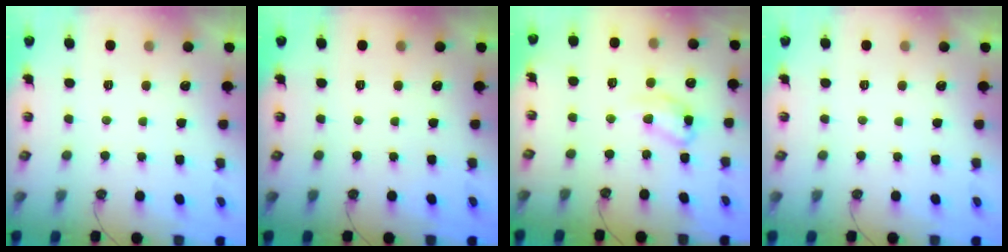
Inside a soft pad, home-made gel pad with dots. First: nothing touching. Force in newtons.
{"total": 0.0}
{"total": 12.3, "press": 12.3, "slide": 0.8}
{"total": 0.0}